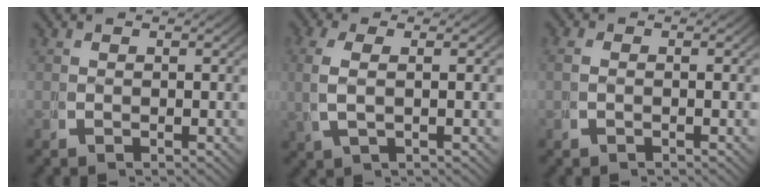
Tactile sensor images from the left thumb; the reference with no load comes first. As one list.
[{"total": 3.4, "force": [0.5, 1.2, 3.1], "torque": [-0.085, -0.004, 0.017]}, {"total": 0.7, "force": [-0.1, 0.2, 0.7], "torque": [-0.012, 0.005, -0.005]}]